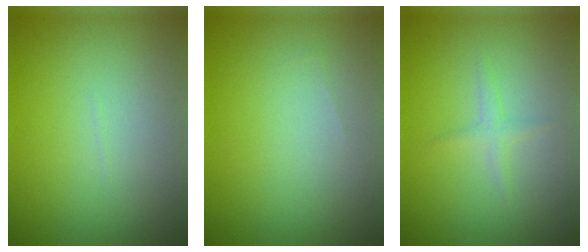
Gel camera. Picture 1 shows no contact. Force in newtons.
{"total": 0.0}
{"total": 1.1, "press": 1.1, "slide": 0.0}